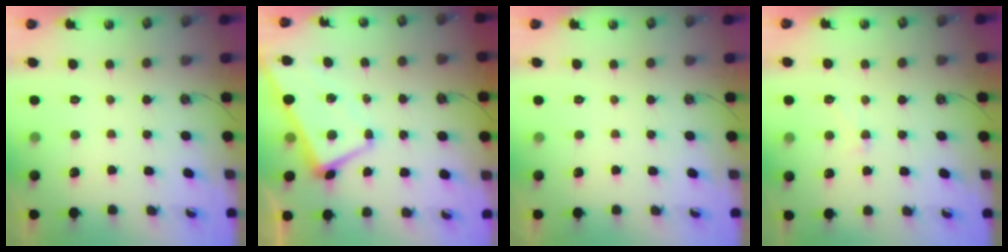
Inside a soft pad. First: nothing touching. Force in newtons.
{"total": 1.2, "press": 1.0, "slide": 0.7}
{"total": 0.0}
{"total": 2.4, "press": 2.4, "slide": 0.6}